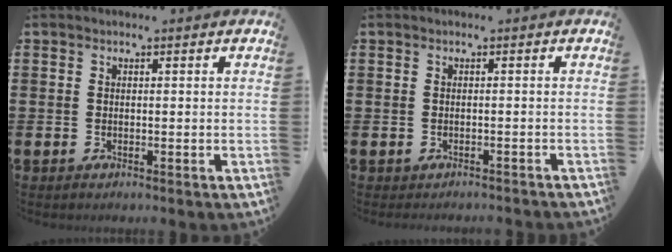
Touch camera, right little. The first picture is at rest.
{"total": 1.0, "force": [-1.0, -0.1, 0.0], "torque": [-0.001, 0.001, -0.021]}